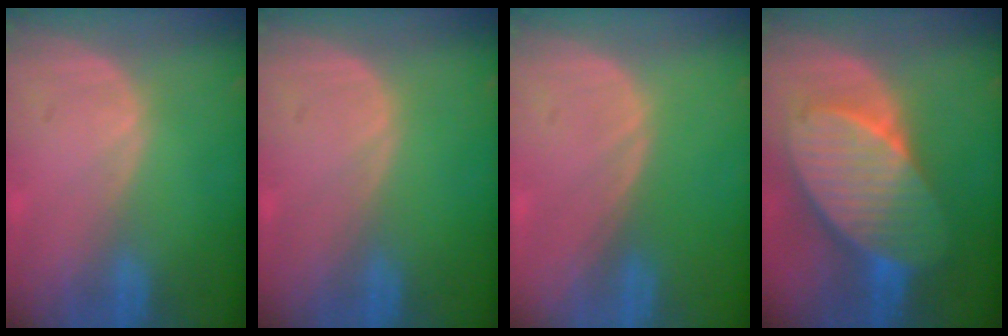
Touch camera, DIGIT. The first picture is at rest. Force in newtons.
{"total": 0.0}
{"total": 0.0}
{"total": 10.6, "press": 10.6, "slide": 0.7}